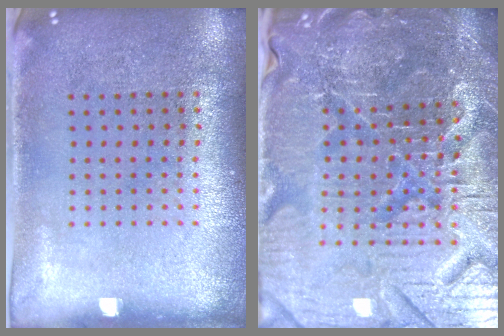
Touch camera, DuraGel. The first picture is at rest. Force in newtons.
{"total": 5.8, "press": 5.5, "slide": 1.9}